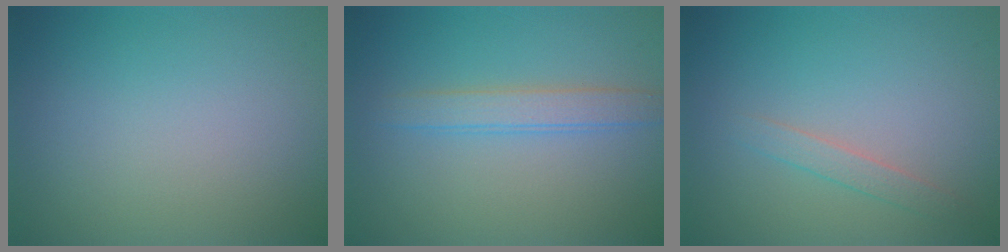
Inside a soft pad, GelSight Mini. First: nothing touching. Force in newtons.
{"total": 2.4, "press": 2.3, "slide": 0.2}
{"total": 1.4, "press": 1.4, "slide": 0.0}